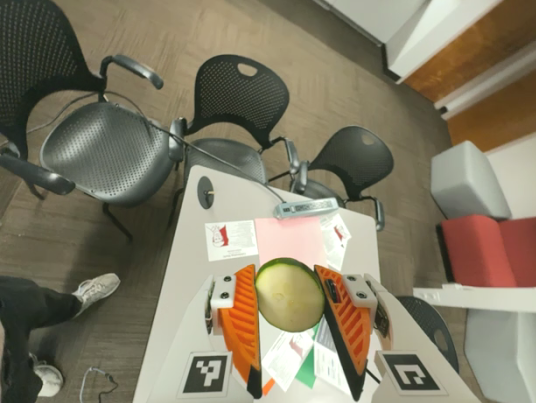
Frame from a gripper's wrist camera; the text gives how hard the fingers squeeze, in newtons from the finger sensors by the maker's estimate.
{"total": 11.0, "left": 10.8, "right": 11.1}